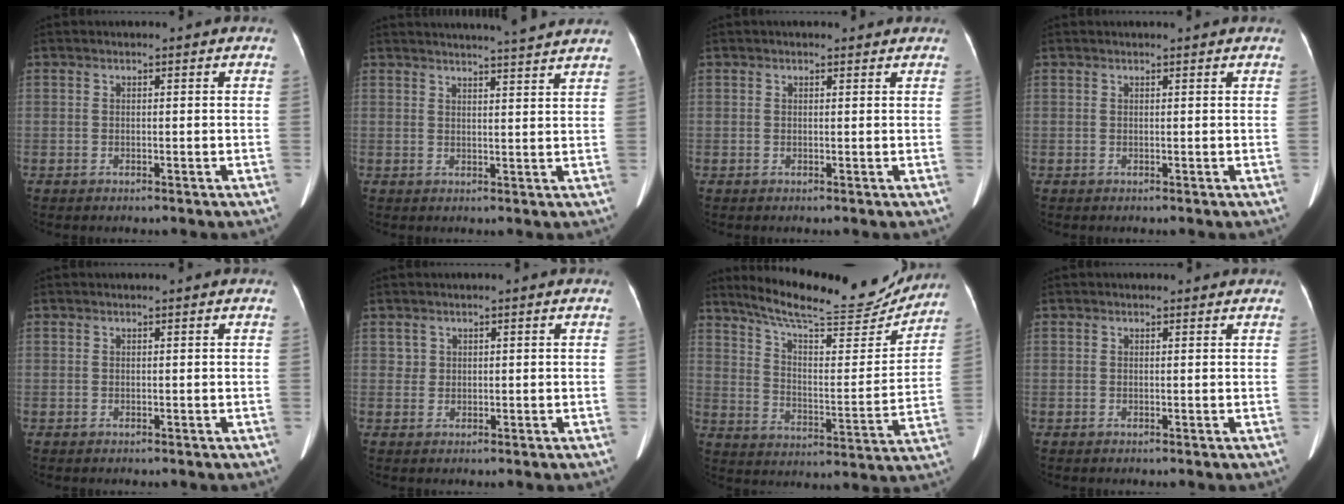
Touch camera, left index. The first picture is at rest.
{"total": 9.9, "force": [9.2, -1.0, 3.3], "torque": [-0.046, 0.002, 0.105]}
{"total": 1.6, "force": [1.5, 0.6, 0.4], "torque": [-0.010, 0.010, 0.015]}
{"total": 1.9, "force": [1.8, 0.0, 0.5], "torque": [-0.007, 0.013, 0.025]}
{"total": 0.0}
{"total": 1.1, "force": [0.5, 0.9, -0.1], "torque": [0.008, 0.002, 0.007]}
{"total": 20.3, "force": [18.5, 3.2, 7.6], "torque": [-0.122, -0.016, 0.265]}
{"total": 0.8, "force": [0.7, 0.3, 0.0], "torque": [-0.009, 0.002, 0.008]}